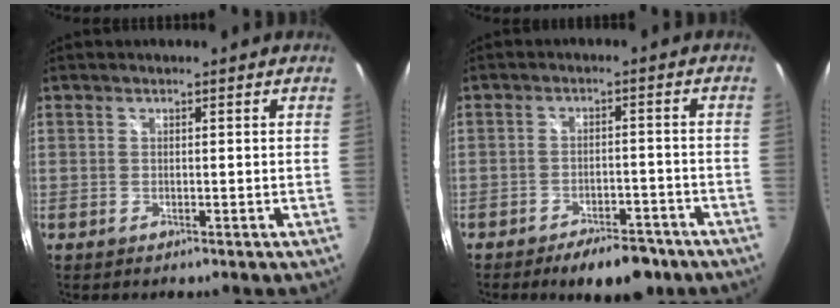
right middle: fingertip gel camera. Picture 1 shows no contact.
{"total": 9.1, "force": [-7.0, 3.6, 4.5], "torque": [-0.091, 0.001, -0.094]}